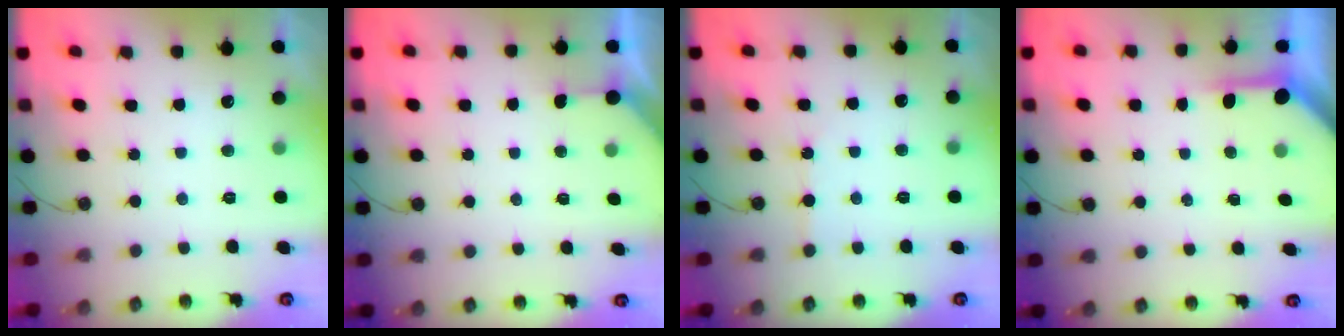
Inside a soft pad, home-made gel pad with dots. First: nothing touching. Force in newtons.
{"total": 1.6, "press": 1.6, "slide": 0.3}
{"total": 2.8, "press": 2.8, "slide": 0.4}
{"total": 3.9, "press": 3.9, "slide": 0.3}